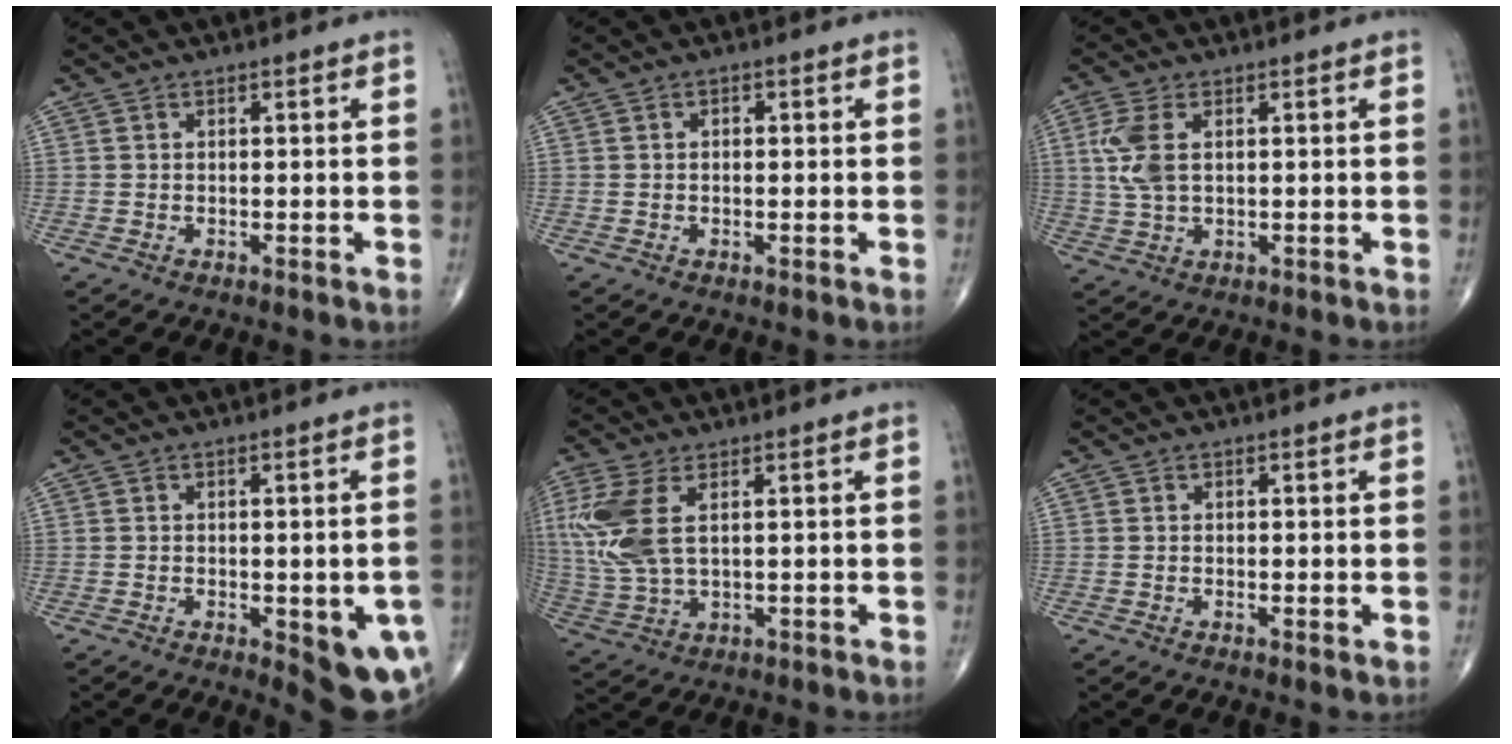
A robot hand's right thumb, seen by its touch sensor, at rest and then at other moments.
{"total": 0.9, "force": [0.1, 0.6, 0.7], "torque": [-0.011, 0.004, 0.001]}
{"total": 6.3, "force": [1.4, 3.3, 5.1], "torque": [-0.126, 0.004, 0.031]}
{"total": 10.7, "force": [-3.1, 4.0, 9.5], "torque": [-0.096, -0.006, -0.026]}
{"total": 10.8, "force": [2.9, 5.2, 9.0], "torque": [-0.236, -0.002, 0.069]}
{"total": 0.5, "force": [0.0, 0.2, 0.5], "torque": [-0.012, -0.003, -0.003]}